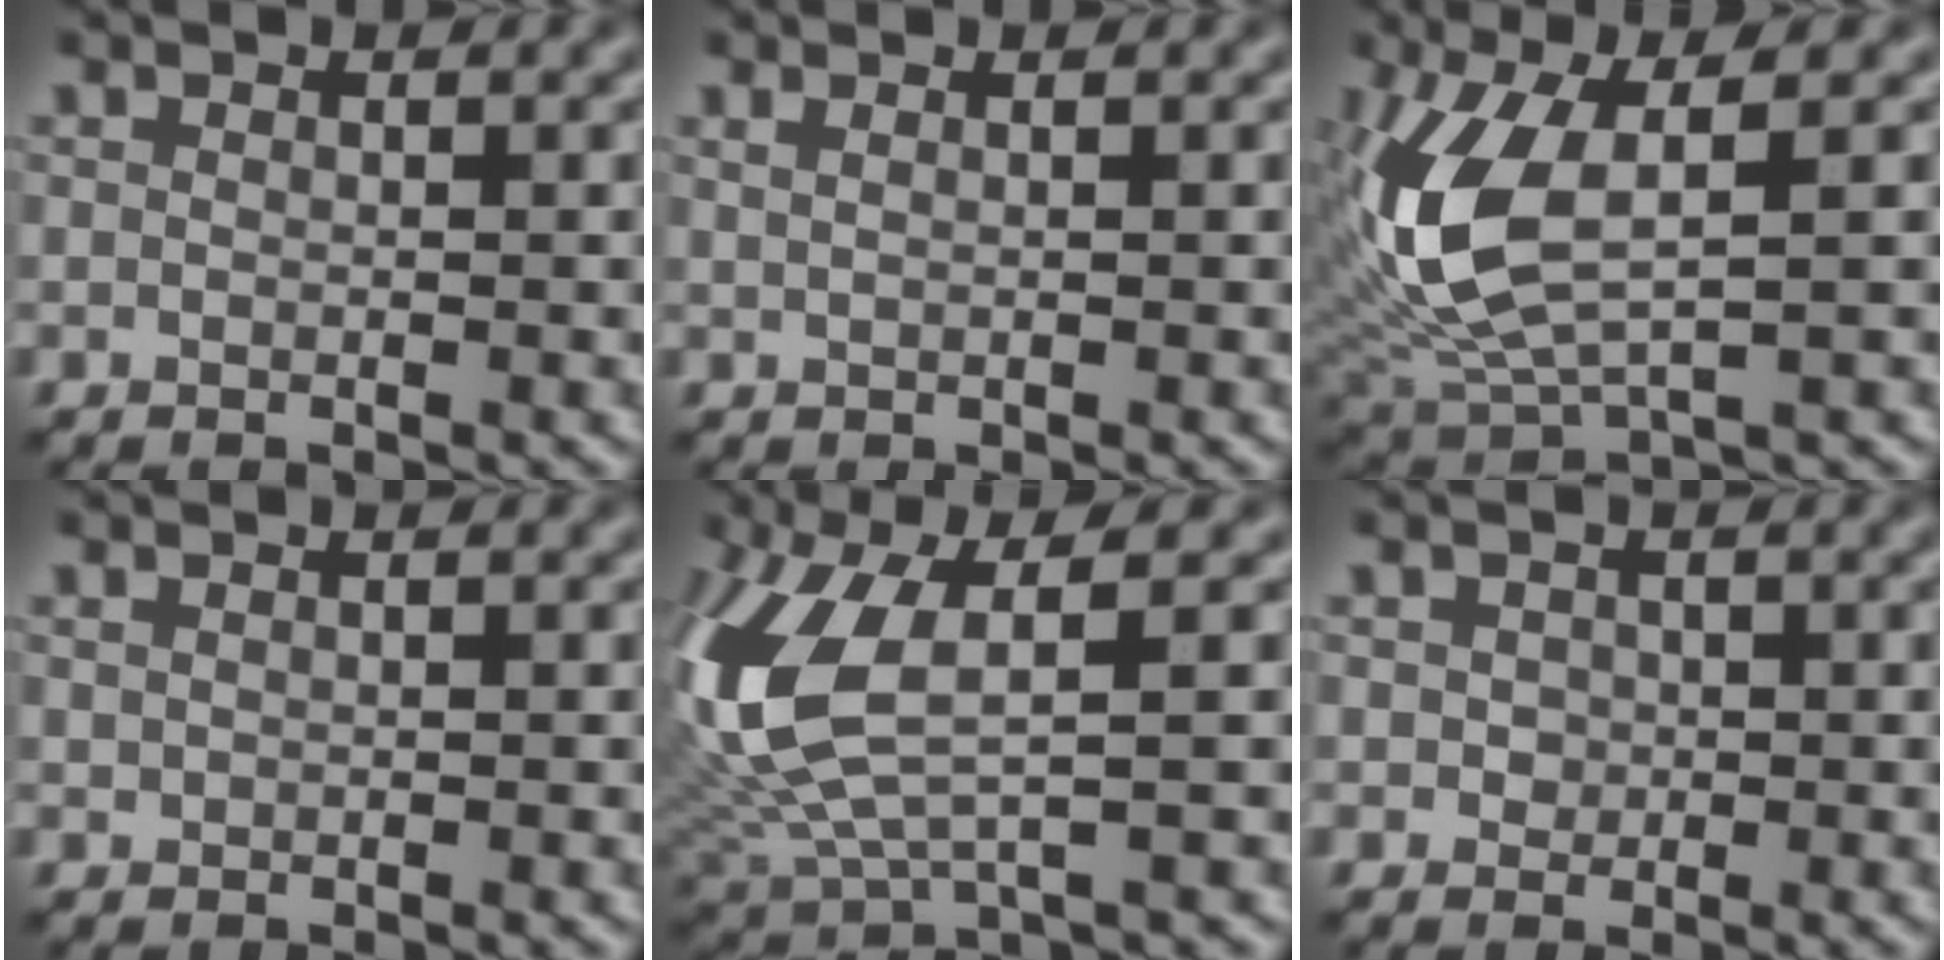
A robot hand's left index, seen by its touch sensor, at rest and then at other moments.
{"total": 0.9, "force": [0.6, 0.3, 0.6], "torque": [-0.009, 0.000, 0.007]}
{"total": 8.0, "force": [1.0, 3.6, 7.1], "torque": [-0.178, -0.002, 0.026]}
{"total": 0.0}
{"total": 8.8, "force": [1.4, 3.5, 7.9], "torque": [-0.206, 0.002, 0.033]}
{"total": 1.0, "force": [0.1, 0.9, 0.4], "torque": [-0.004, -0.001, 0.003]}